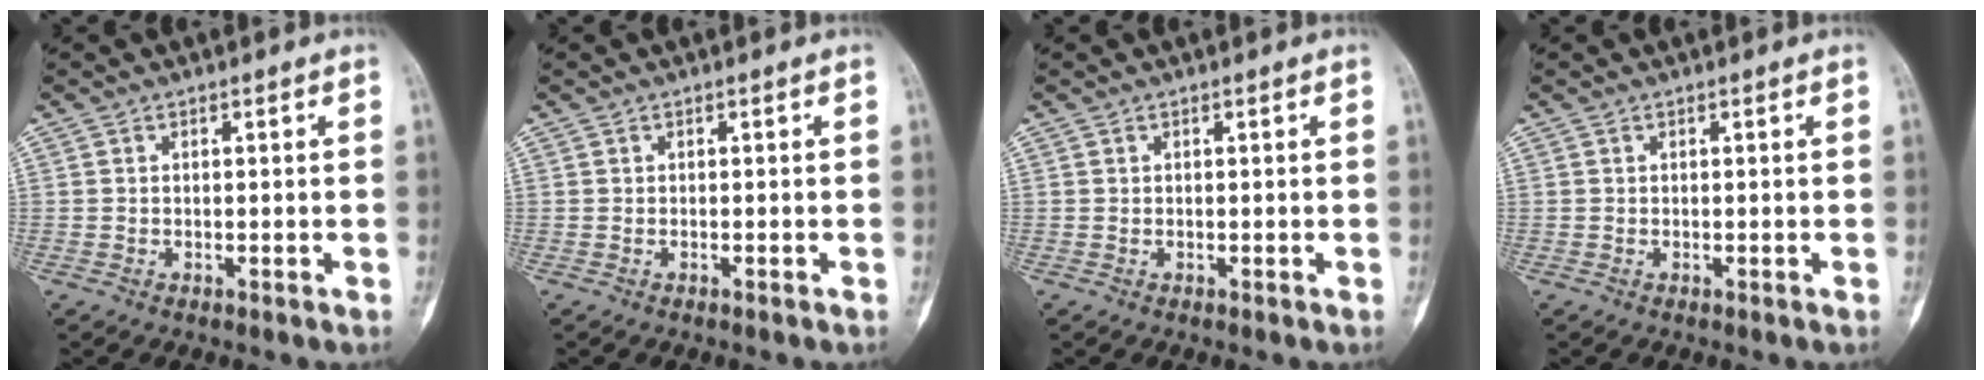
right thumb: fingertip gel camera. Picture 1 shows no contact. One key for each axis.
{"total": 0.0}
{"total": 0.0}
{"total": 0.0}